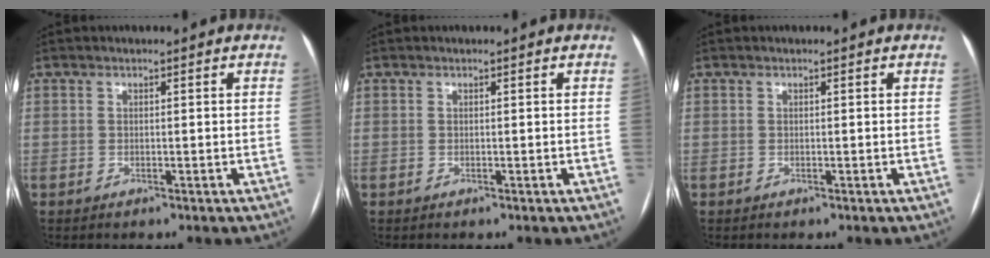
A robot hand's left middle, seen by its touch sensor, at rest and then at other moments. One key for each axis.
{"total": 0.0}
{"total": 0.0}